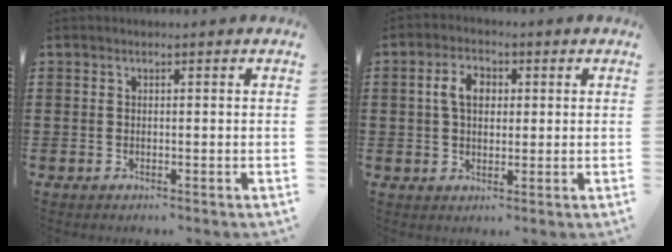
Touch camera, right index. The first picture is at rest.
{"total": 5.0, "force": [0.9, 3.2, 3.7], "torque": [-0.083, 0.015, 0.011]}